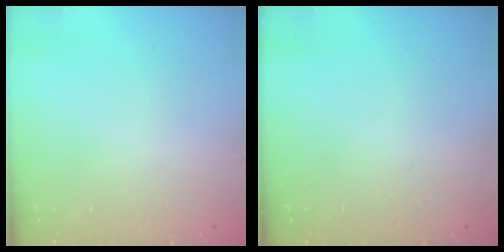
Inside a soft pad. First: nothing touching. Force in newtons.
{"total": 0.0}